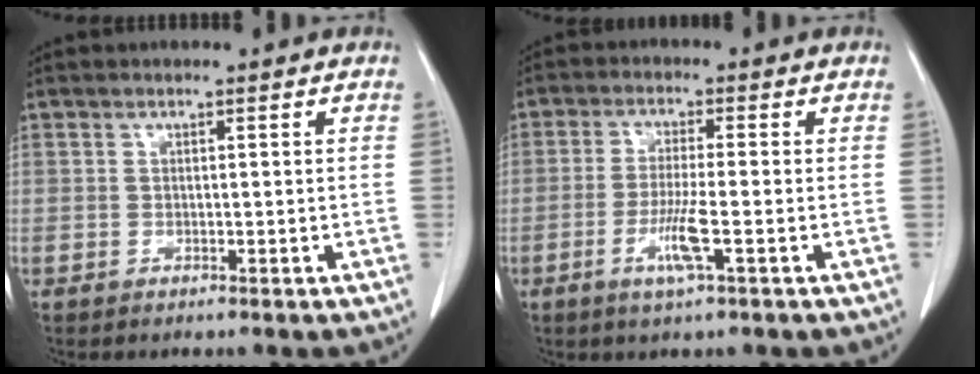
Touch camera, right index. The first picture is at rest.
{"total": 5.7, "force": [-2.1, -0.1, 5.3], "torque": [-0.104, -0.012, -0.041]}